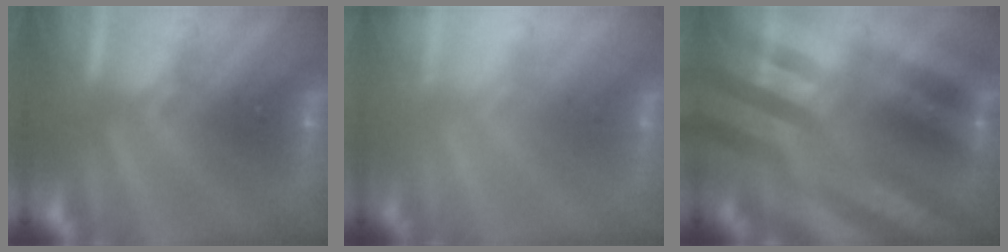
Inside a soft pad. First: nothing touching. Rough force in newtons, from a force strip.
{"total": 1.6}
{"total": 2.8}